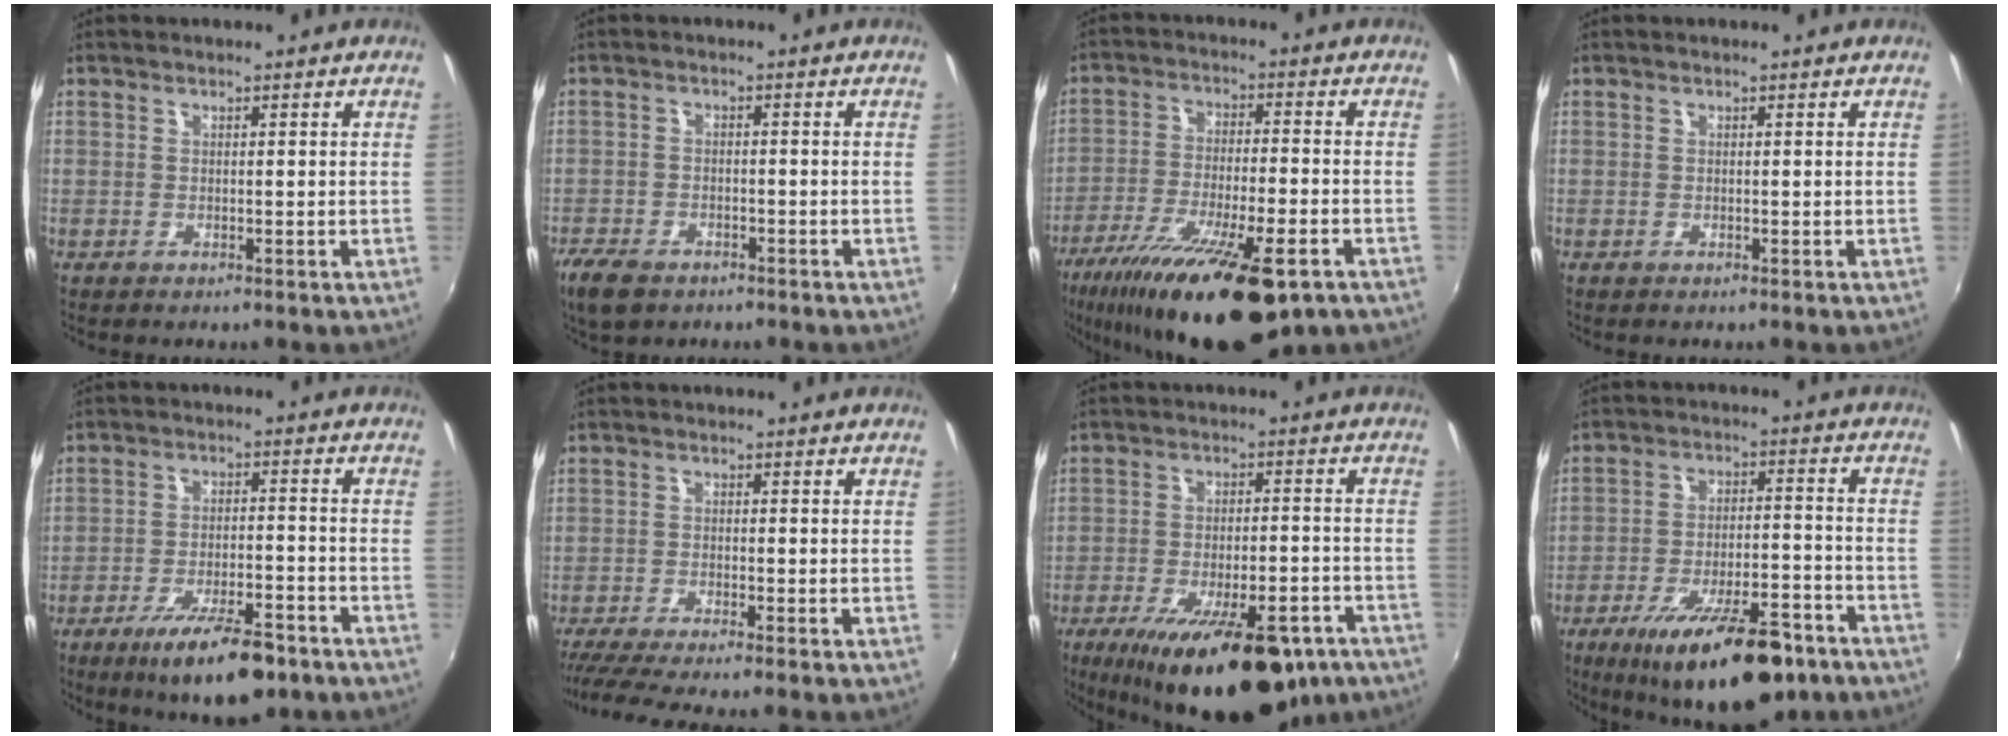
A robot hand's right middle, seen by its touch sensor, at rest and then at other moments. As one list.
[{"total": 6.9, "force": [-4.9, 3.5, 3.3], "torque": [-0.094, -0.015, -0.089]}, {"total": 22.1, "force": [-14.3, 5.7, 15.8], "torque": [-0.289, -0.056, -0.228]}, {"total": 0.0}, {"total": 12.0, "force": [-8.1, 3.3, 8.2], "torque": [-0.153, -0.015, -0.125]}, {"total": 6.9, "force": [-5.8, -1.0, 3.6], "torque": [-0.085, -0.028, -0.103]}, {"total": 21.6, "force": [-14.2, 7.7, 14.3], "torque": [-0.241, -0.037, -0.193]}, {"total": 19.4, "force": [-12.9, 6.0, 13.2], "torque": [-0.218, -0.022, -0.184]}]